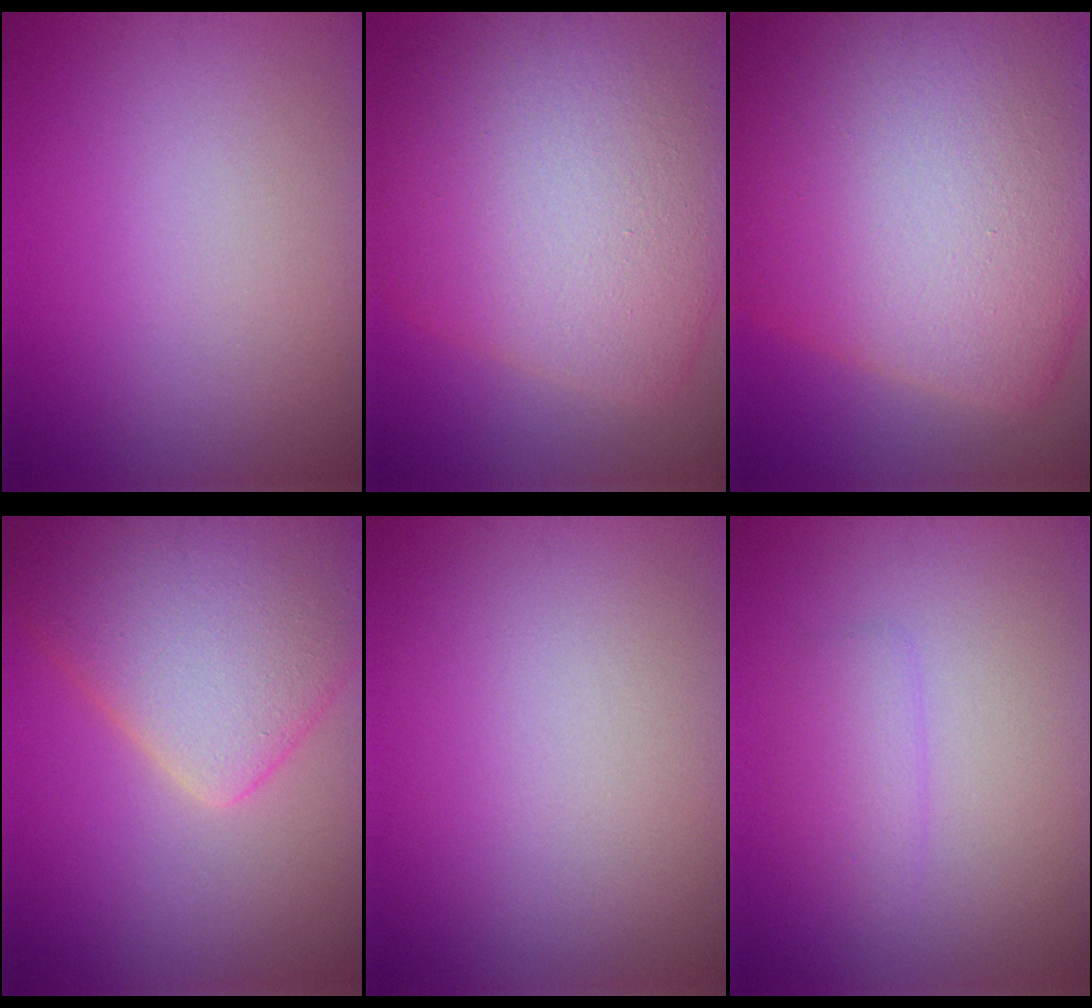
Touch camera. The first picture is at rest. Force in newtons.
{"total": 12.3, "press": 12.2, "slide": 0.8}
{"total": 19.1, "press": 19.1, "slide": 1.1}
{"total": 8.8, "press": 8.7, "slide": 0.5}
{"total": 0.0}
{"total": 1.7, "press": 1.7, "slide": 0.0}